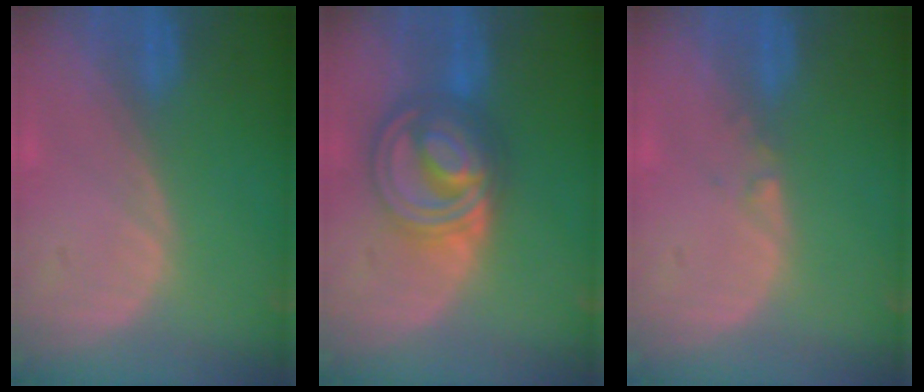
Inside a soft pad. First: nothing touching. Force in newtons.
{"total": 9.0, "press": 9.0, "slide": 0.6}
{"total": 0.7, "press": 0.6, "slide": 0.4}